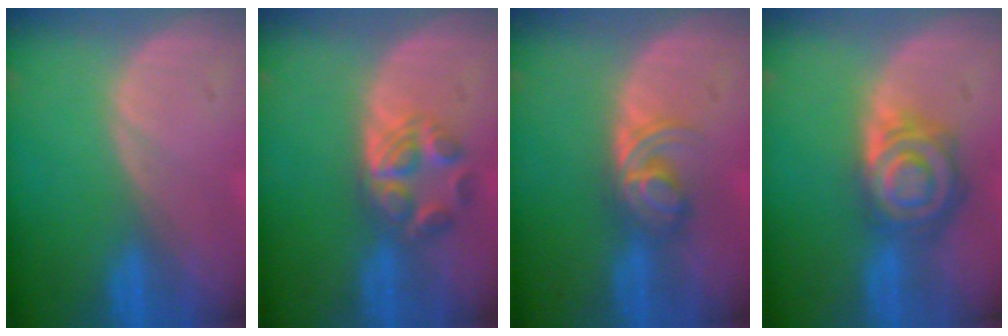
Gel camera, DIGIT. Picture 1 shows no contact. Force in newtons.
{"total": 5.9, "press": 5.1, "slide": 3.1}
{"total": 5.6, "press": 4.8, "slide": 2.9}
{"total": 8.0, "press": 7.1, "slide": 3.7}